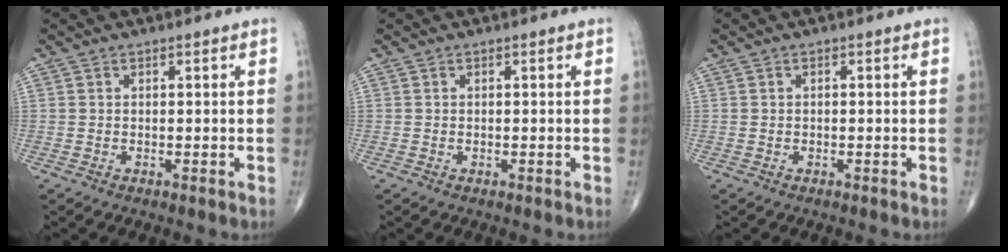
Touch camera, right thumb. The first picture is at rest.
{"total": 0.0}
{"total": 0.0}